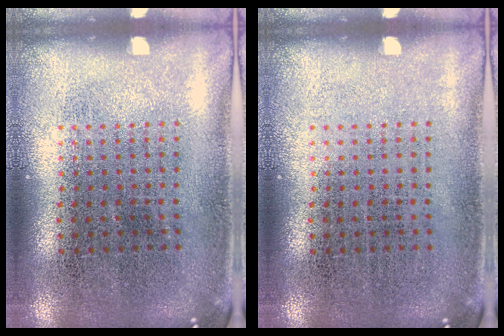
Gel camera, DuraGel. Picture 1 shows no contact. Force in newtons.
{"total": 0.0}